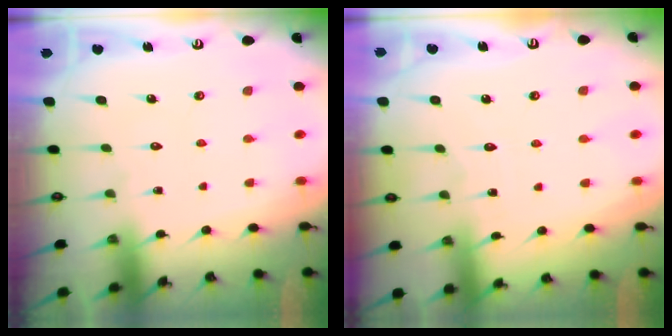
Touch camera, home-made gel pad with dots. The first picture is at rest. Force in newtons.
{"total": 2.8, "press": 2.8, "slide": 0.3}